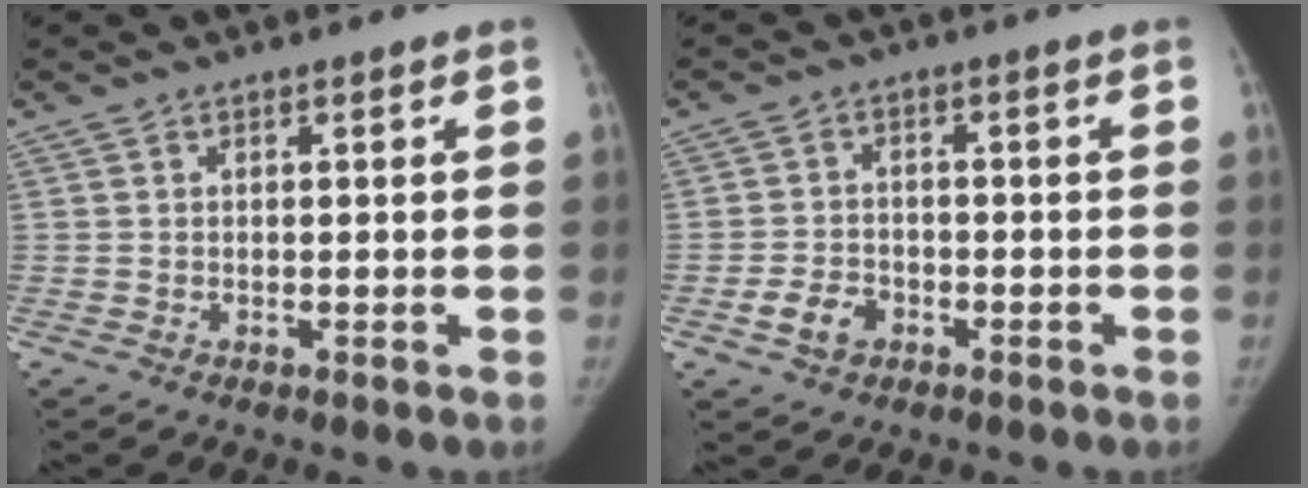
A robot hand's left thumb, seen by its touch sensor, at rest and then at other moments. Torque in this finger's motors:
{"motor_torque": [-0.64, 0.58, 0.36, -0.22, 0.02]}